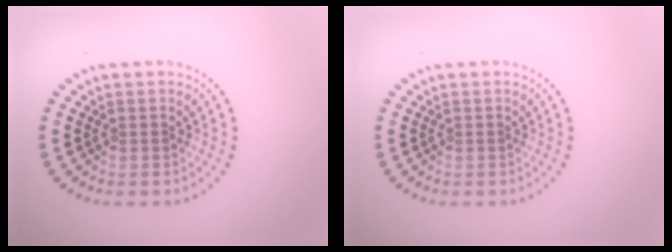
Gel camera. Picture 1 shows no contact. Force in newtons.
{"total": 0.0}